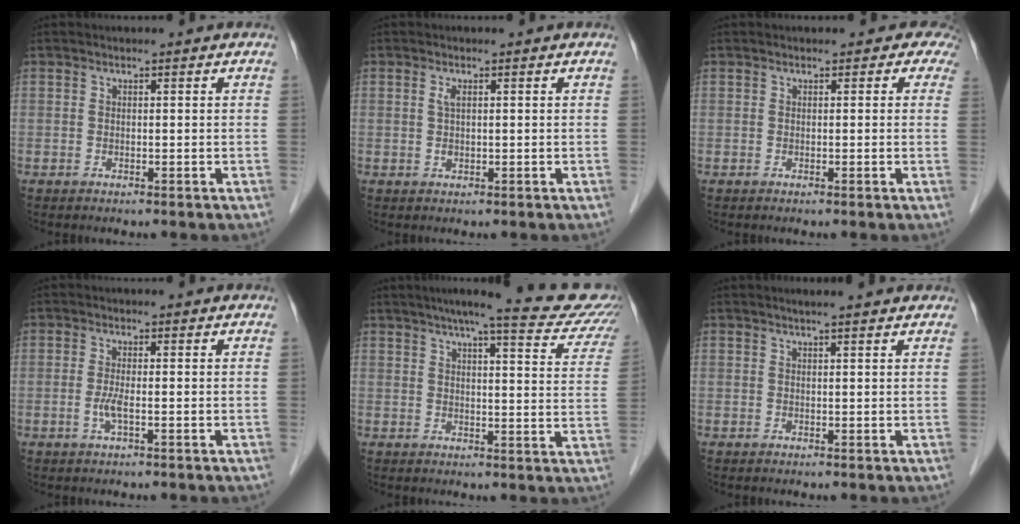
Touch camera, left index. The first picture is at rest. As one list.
[{"total": 1.4, "force": [0.4, 0.6, 1.3], "torque": [-0.029, 0.001, 0.009]}, {"total": 1.8, "force": [1.0, 1.4, 0.4], "torque": [0.015, -0.002, -0.009]}, {"total": 2.1, "force": [-0.6, 0.2, 2.0], "torque": [-0.046, -0.002, -0.014]}, {"total": 18.7, "force": [16.2, 2.1, 9.0], "torque": [-0.112, -0.017, 0.181]}, {"total": 5.0, "force": [4.3, 0.6, 2.4], "torque": [-0.031, 0.019, 0.050]}]